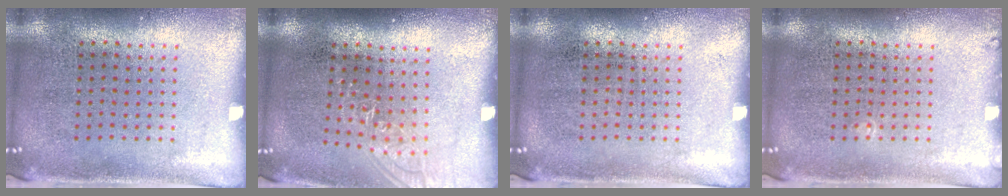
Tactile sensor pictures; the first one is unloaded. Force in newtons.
{"total": 1.0, "press": 0.9, "slide": 0.3}
{"total": 0.0}
{"total": 0.5, "press": 0.5, "slide": 0.2}